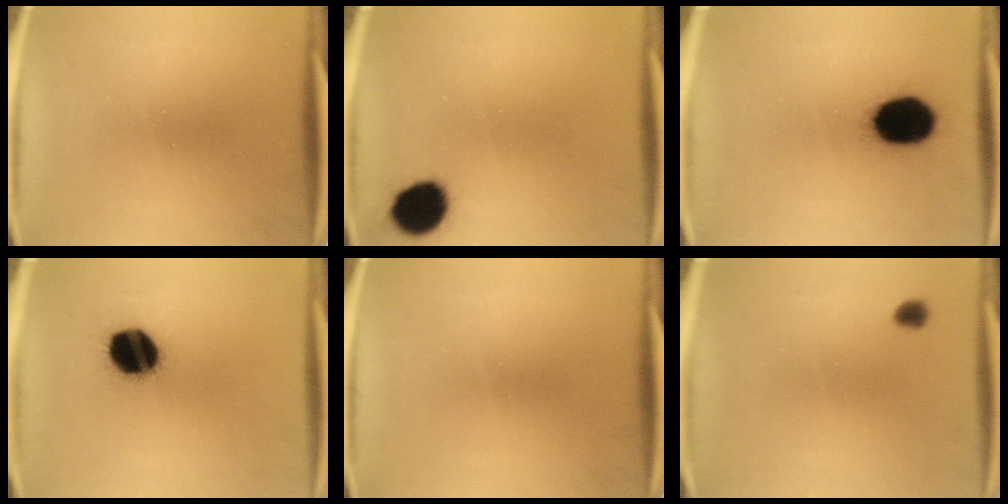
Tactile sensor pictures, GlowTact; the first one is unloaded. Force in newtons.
{"total": 6.6}
{"total": 16.2}
{"total": 14.6}
{"total": 0.0}
{"total": 1.8}